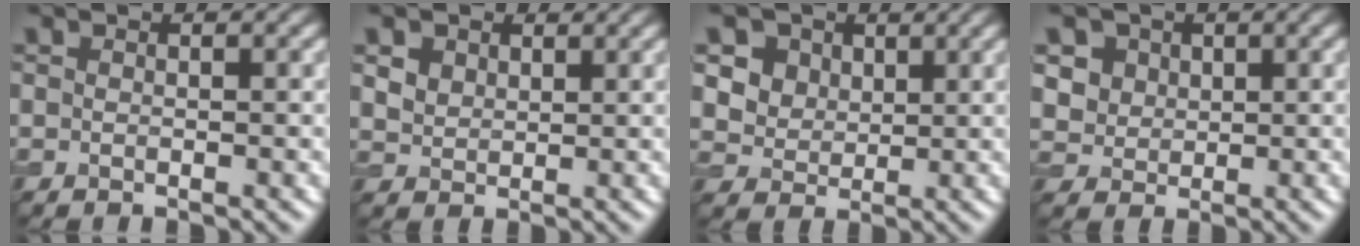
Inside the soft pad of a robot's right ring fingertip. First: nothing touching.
{"total": 3.7, "force": [2.2, 2.5, 1.5], "torque": [-0.054, 0.000, 0.044]}
{"total": 6.1, "force": [3.0, 4.7, 2.5], "torque": [-0.074, -0.001, 0.057]}
{"total": 4.9, "force": [2.2, 3.9, 1.8], "torque": [-0.048, 0.002, 0.042]}